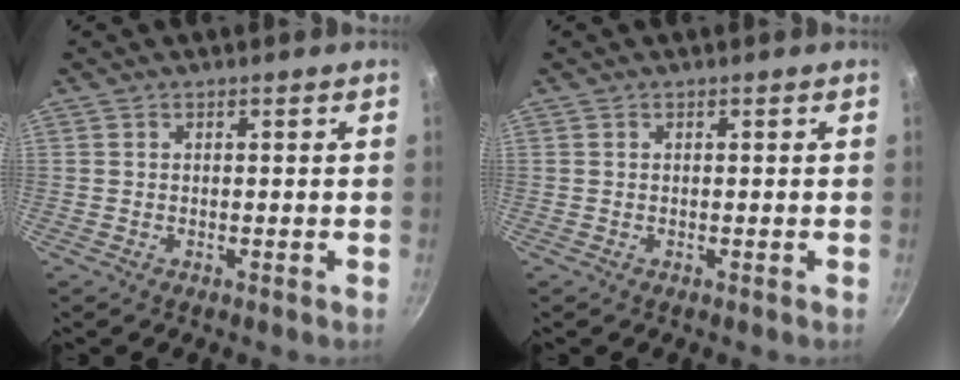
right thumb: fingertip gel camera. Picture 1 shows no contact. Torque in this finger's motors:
{"motor_torque": [-0.06, 0.06, -0.01, -0.01, 0.01]}